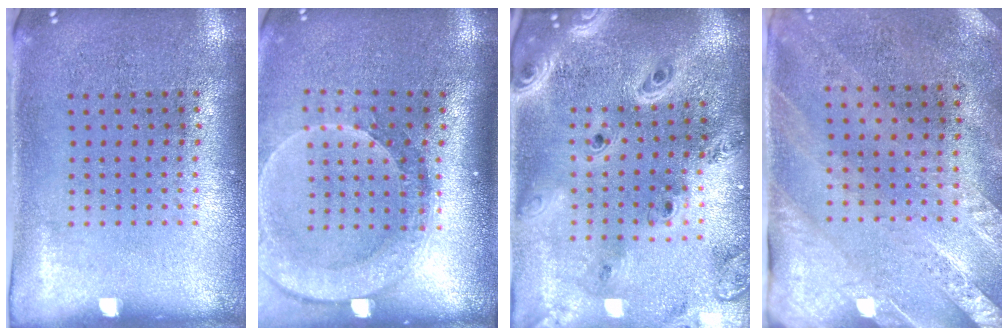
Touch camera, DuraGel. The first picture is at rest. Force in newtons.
{"total": 2.6, "press": 2.0, "slide": 1.7}
{"total": 3.7, "press": 2.9, "slide": 2.3}
{"total": 2.5, "press": 2.1, "slide": 1.3}